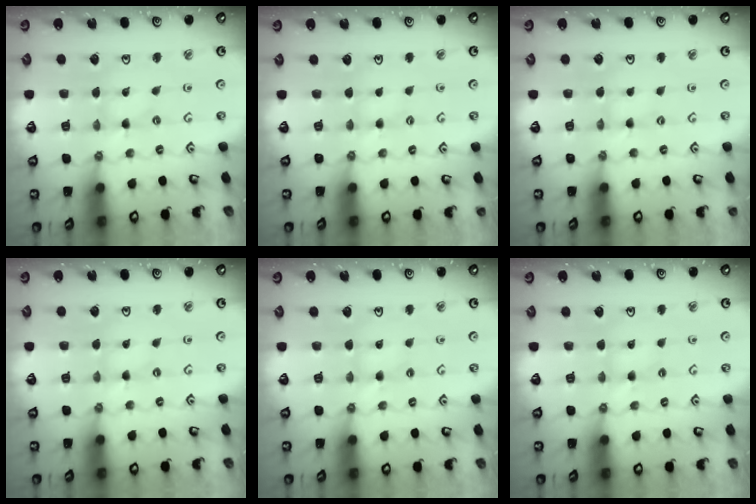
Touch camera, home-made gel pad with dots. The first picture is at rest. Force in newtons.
{"total": 2.2, "press": 2.2, "slide": 0.3}
{"total": 0.7, "press": 0.7, "slide": 0.1}
{"total": 0.0}
{"total": 2.3, "press": 2.3, "slide": 0.4}
{"total": 2.3, "press": 2.3, "slide": 0.4}